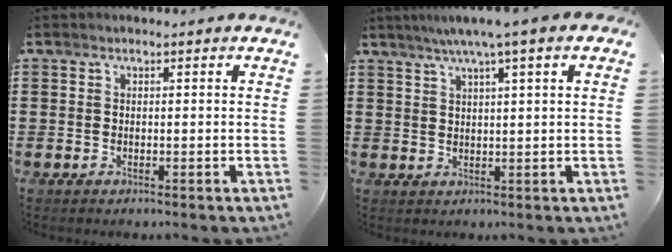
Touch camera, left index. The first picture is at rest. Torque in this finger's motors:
{"motor_torque": [2.14, 0.00, 0.20, -0.03]}